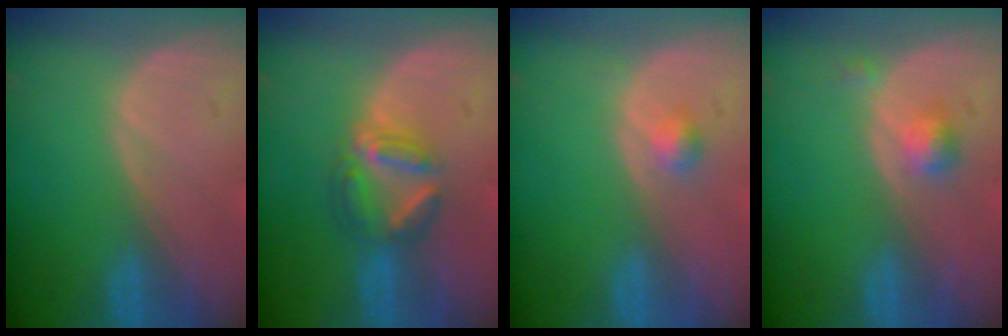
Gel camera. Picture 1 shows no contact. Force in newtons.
{"total": 6.2, "press": 5.5, "slide": 2.8}
{"total": 1.8, "press": 1.6, "slide": 0.9}
{"total": 2.4, "press": 2.1, "slide": 1.1}